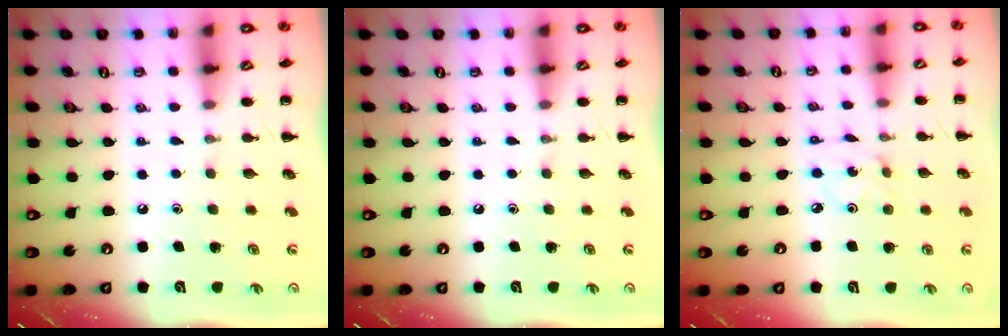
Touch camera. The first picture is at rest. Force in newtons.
{"total": 0.0}
{"total": 1.0, "press": 1.0, "slide": 0.2}